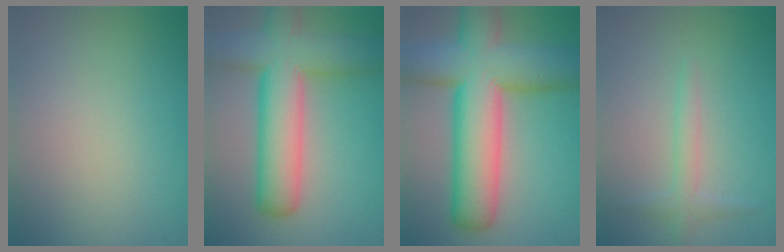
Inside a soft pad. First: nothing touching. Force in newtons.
{"total": 9.2, "press": 9.2, "slide": 0.5}
{"total": 12.6, "press": 12.6, "slide": 0.6}
{"total": 1.7, "press": 1.7, "slide": 0.1}